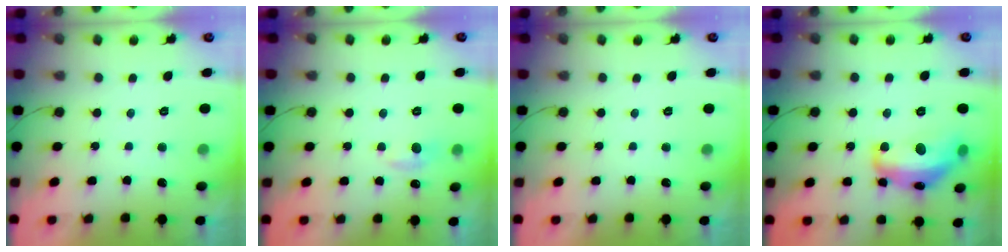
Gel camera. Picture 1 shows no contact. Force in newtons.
{"total": 5.0, "press": 4.9, "slide": 0.6}
{"total": 0.0}
{"total": 17.0, "press": 16.9, "slide": 1.0}